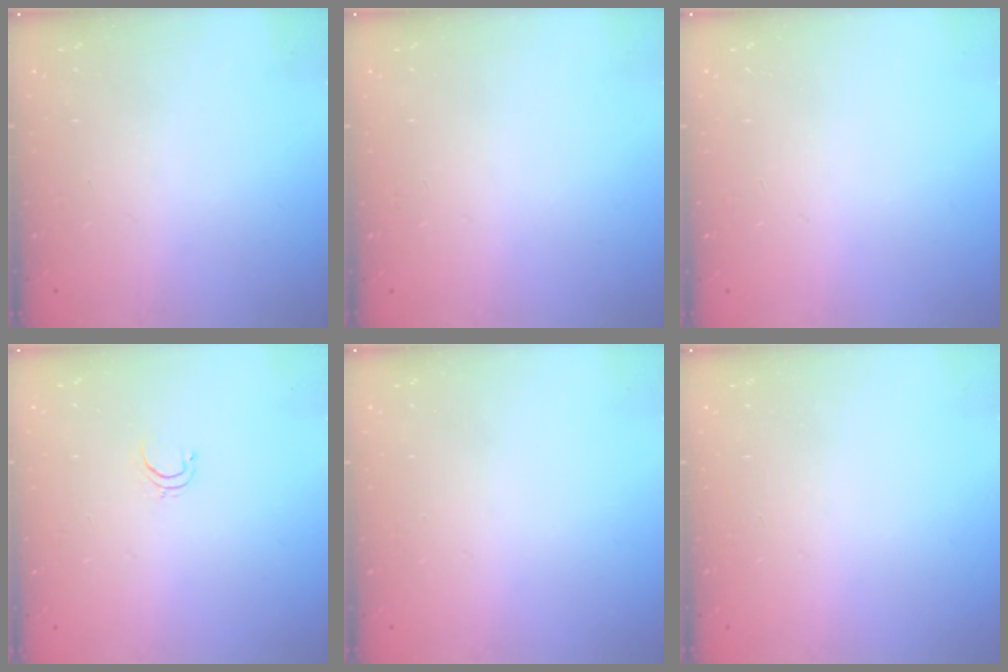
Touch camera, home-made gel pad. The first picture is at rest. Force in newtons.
{"total": 0.0}
{"total": 0.0}
{"total": 3.3, "press": 3.2, "slide": 0.3}
{"total": 0.0}
{"total": 0.0}